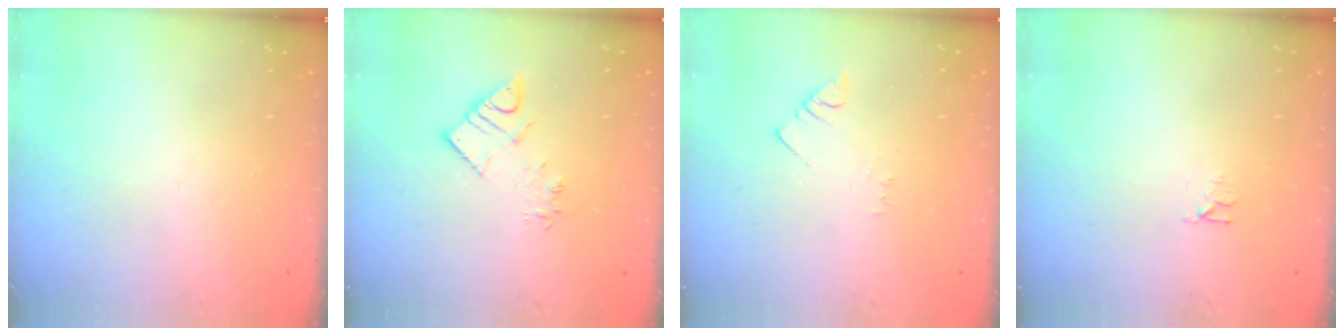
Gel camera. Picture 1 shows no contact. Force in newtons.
{"total": 7.1, "press": 7.1, "slide": 0.6}
{"total": 1.5, "press": 1.5, "slide": 0.3}
{"total": 3.3, "press": 3.3, "slide": 0.2}